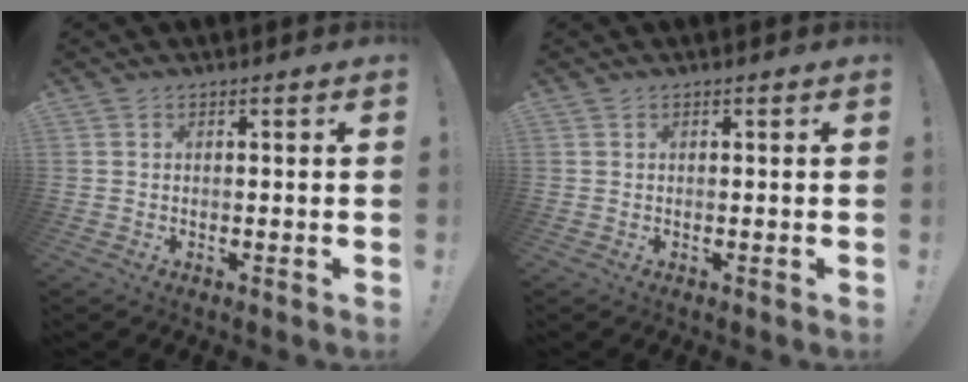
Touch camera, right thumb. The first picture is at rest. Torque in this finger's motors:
{"motor_torque": [-0.02, 0.03, 0.13, -0.05, 0.03]}